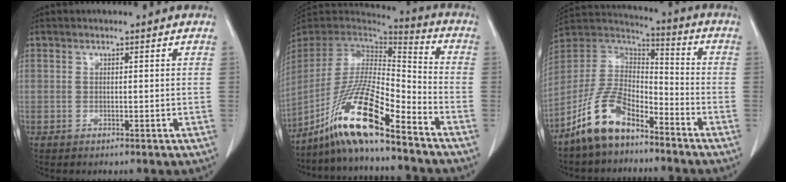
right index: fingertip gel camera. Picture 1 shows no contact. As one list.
[{"total": 15.9, "force": [-10.9, 1.2, 11.5], "torque": [-0.226, -0.012, -0.205]}, {"total": 12.1, "force": [-8.4, 5.3, 6.9], "torque": [-0.156, 0.019, -0.168]}]